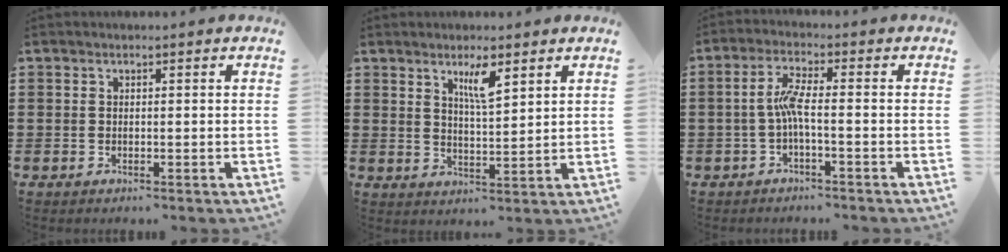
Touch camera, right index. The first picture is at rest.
{"total": 4.6, "force": [2.8, 0.9, 3.5], "torque": [-0.061, -0.002, 0.045]}
{"total": 4.4, "force": [-1.0, 0.7, 4.2], "torque": [-0.094, -0.002, -0.026]}